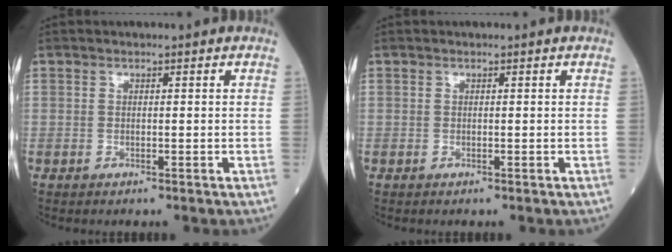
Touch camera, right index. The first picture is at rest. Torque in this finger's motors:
{"motor_torque": [0.00, 0.00, -0.01, -0.01]}